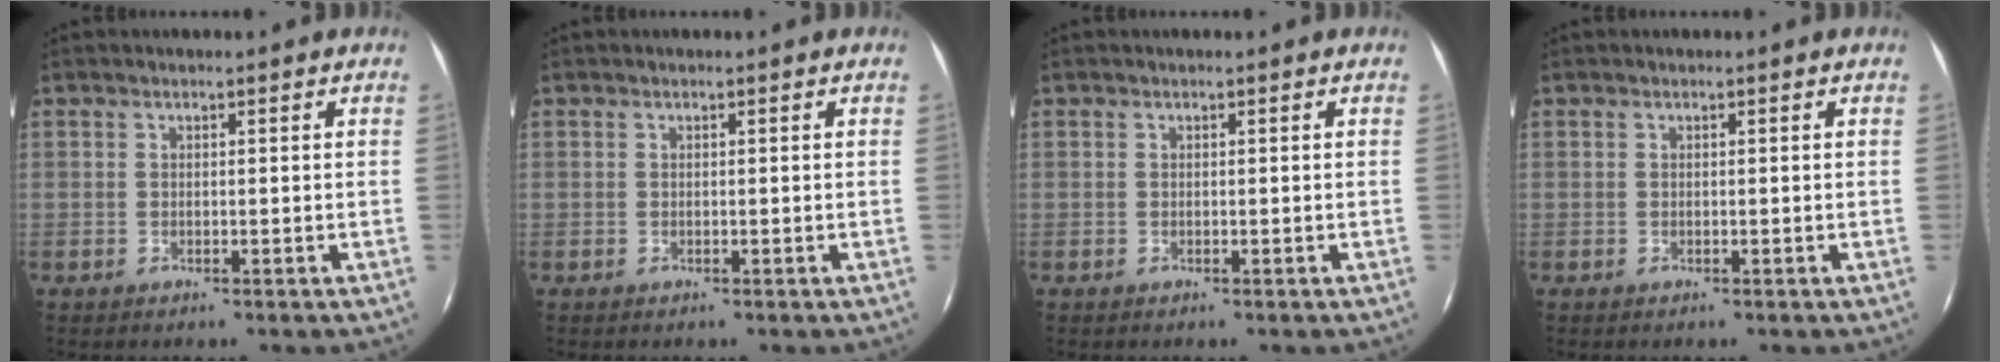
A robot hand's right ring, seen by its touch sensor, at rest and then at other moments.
{"total": 0.0}
{"total": 0.0}
{"total": 0.0}